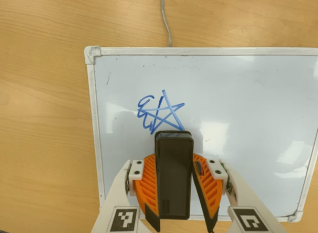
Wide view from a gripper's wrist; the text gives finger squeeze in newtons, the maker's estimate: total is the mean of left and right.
{"total": 6.4, "left": 4.8, "right": 8.0}